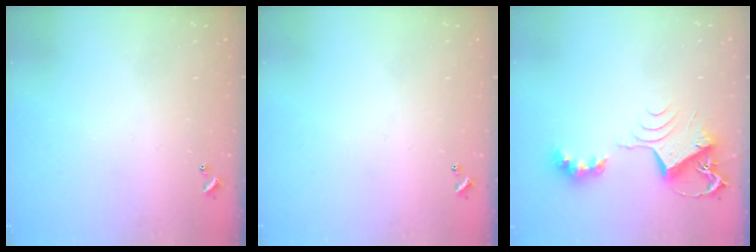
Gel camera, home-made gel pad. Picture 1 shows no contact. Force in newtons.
{"total": 0.0}
{"total": 8.8, "press": 8.8, "slide": 0.5}